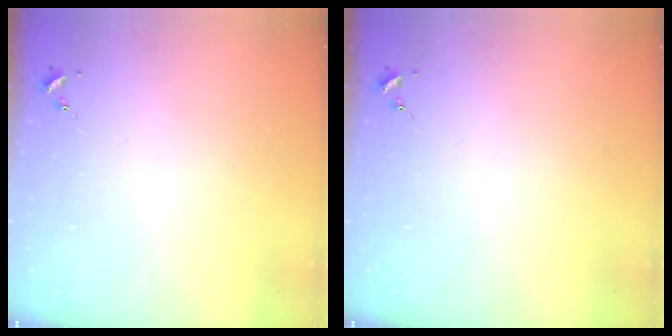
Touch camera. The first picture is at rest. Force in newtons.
{"total": 0.0}